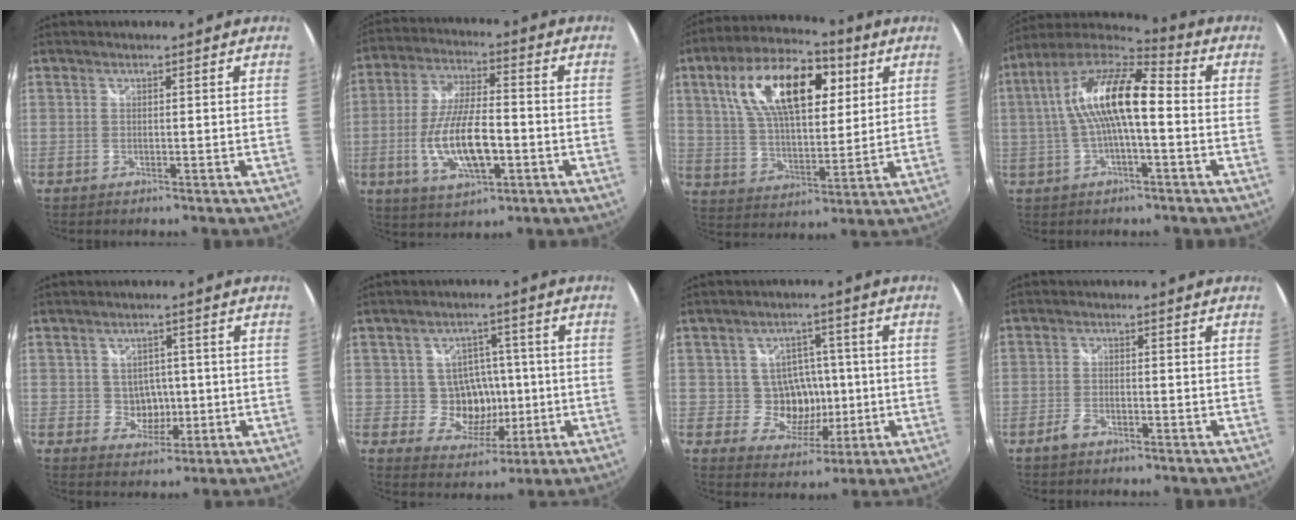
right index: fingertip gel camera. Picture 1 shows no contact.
{"total": 13.9, "force": [-3.6, 5.2, 12.4], "torque": [-0.250, -0.008, -0.061]}
{"total": 19.6, "force": [7.5, 9.3, 15.6], "torque": [-0.284, 0.034, 0.130]}
{"total": 15.1, "force": [0.4, 4.4, 14.4], "torque": [-0.260, 0.017, -0.001]}
{"total": 4.3, "force": [-0.3, 4.0, 1.5], "torque": [-0.030, 0.009, 0.005]}
{"total": 8.3, "force": [-0.7, 7.6, 3.1], "torque": [-0.065, 0.013, 0.001]}
{"total": 7.9, "force": [-0.6, 7.3, 2.8], "torque": [-0.058, 0.014, 0.002]}
{"total": 3.0, "force": [-2.0, 1.3, 1.7], "torque": [-0.046, -0.001, -0.040]}